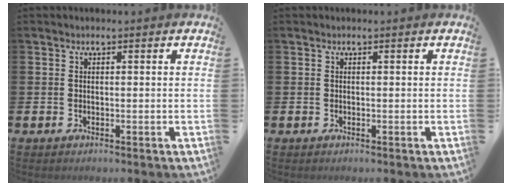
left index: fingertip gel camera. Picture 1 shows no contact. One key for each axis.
{"total": 0.0}